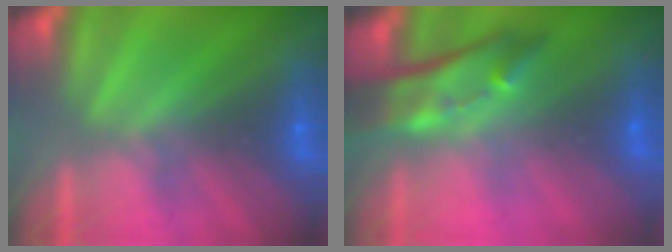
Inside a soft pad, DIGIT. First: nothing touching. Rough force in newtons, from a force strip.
{"total": 5.6}